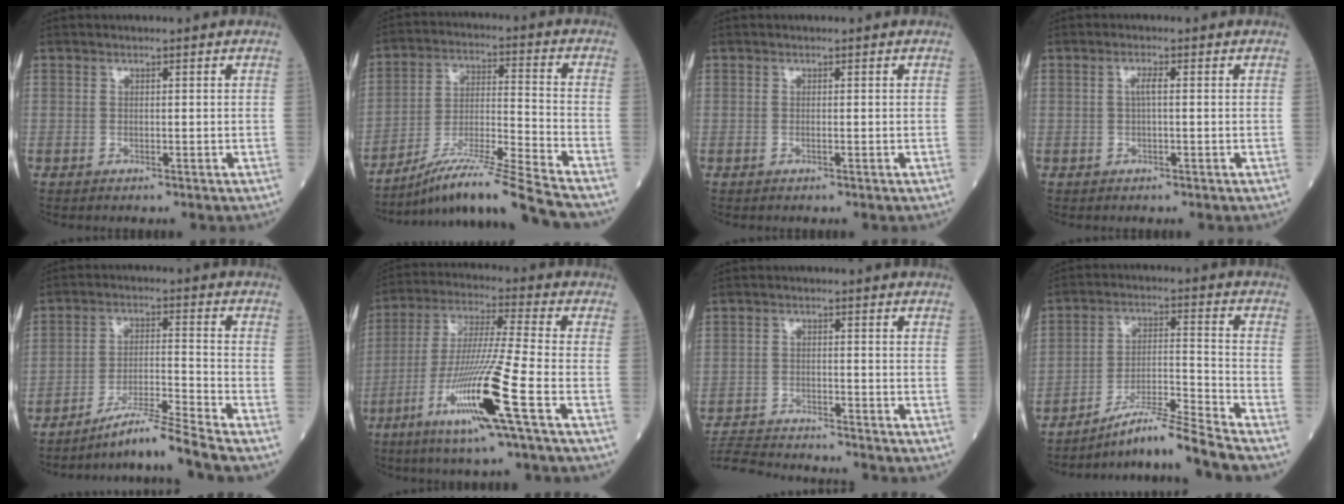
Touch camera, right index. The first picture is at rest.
{"total": 16.0, "force": [-14.0, -2.3, 7.3], "torque": [-0.128, -0.006, -0.246]}
{"total": 0.0}
{"total": 1.6, "force": [0.1, 0.2, 1.6], "torque": [-0.031, 0.004, 0.001]}
{"total": 8.3, "force": [-7.2, -2.9, 2.9], "torque": [-0.052, -0.009, -0.129]}
{"total": 15.1, "force": [-6.5, -1.2, 13.6], "torque": [-0.276, -0.021, -0.124]}
{"total": 11.5, "force": [-11.1, 0.4, 3.0], "torque": [-0.050, -0.004, -0.178]}
{"total": 10.7, "force": [-9.5, -2.3, 4.2], "torque": [-0.068, 0.003, -0.168]}